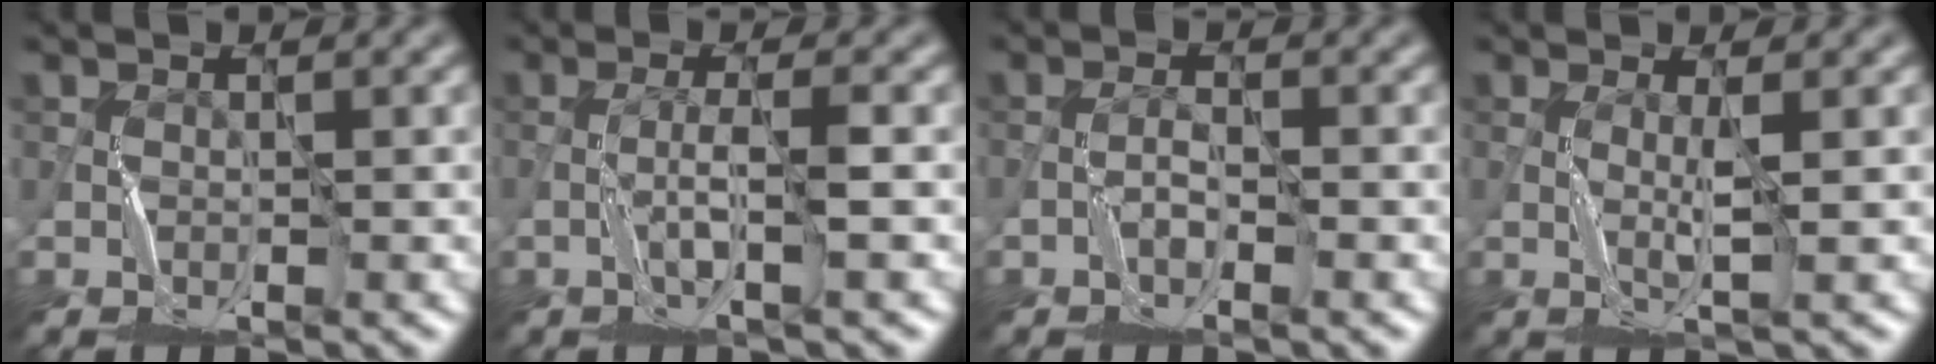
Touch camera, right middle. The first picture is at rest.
{"total": 1.8, "force": [-0.6, -0.8, 1.5], "torque": [-0.033, 0.007, -0.017]}
{"total": 0.8, "force": [-0.7, -0.5, -0.2], "torque": [-0.001, 0.003, -0.015]}
{"total": 1.3, "force": [0.4, -0.9, 0.8], "torque": [-0.026, -0.004, 0.010]}